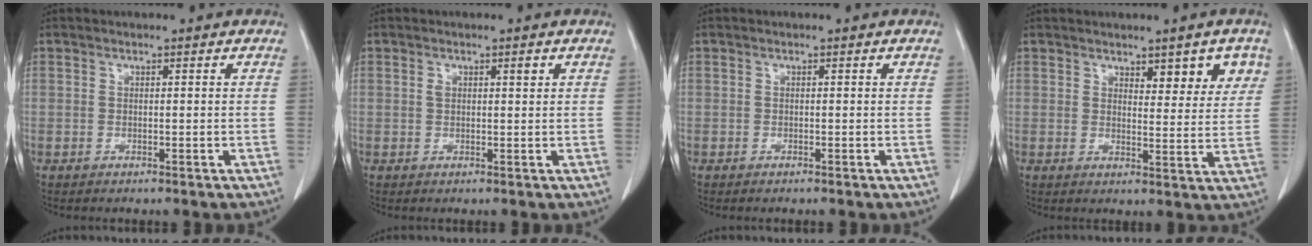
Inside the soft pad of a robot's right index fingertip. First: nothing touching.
{"total": 1.7, "force": [0.7, 0.7, 1.3], "torque": [-0.026, 0.009, 0.013]}
{"total": 0.0}
{"total": 6.1, "force": [3.4, 2.1, 4.6], "torque": [-0.051, -0.002, 0.044]}